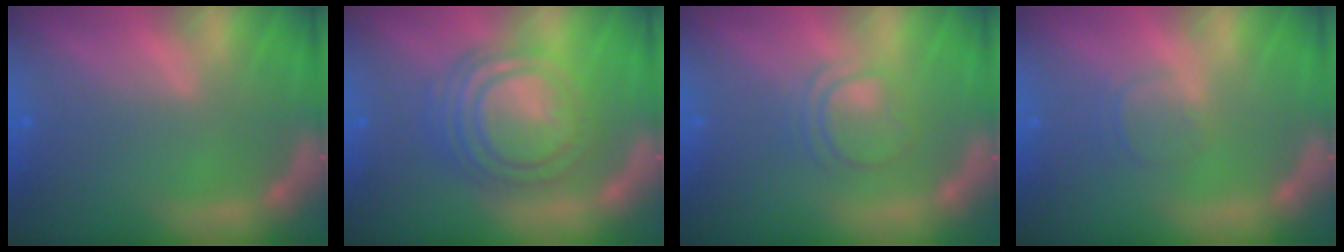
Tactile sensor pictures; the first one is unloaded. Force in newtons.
{"total": 9.5}
{"total": 3.5}
{"total": 1.9}